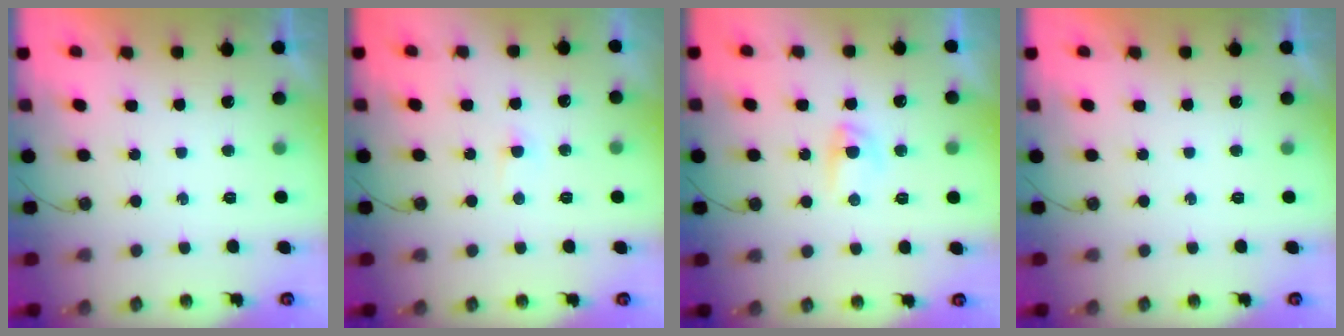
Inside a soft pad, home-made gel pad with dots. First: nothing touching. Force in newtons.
{"total": 1.7, "press": 1.7, "slide": 0.3}
{"total": 2.9, "press": 2.9, "slide": 0.5}
{"total": 0.0}